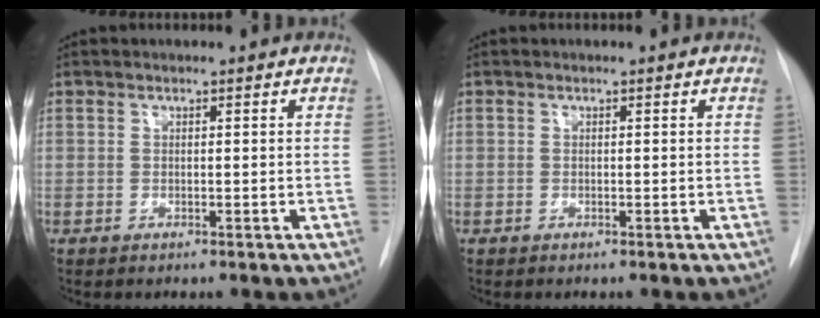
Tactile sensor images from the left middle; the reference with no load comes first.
{"total": 0.0}